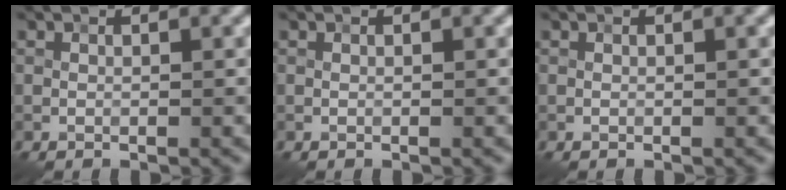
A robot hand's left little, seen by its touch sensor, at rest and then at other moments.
{"total": 0.0}
{"total": 0.0}